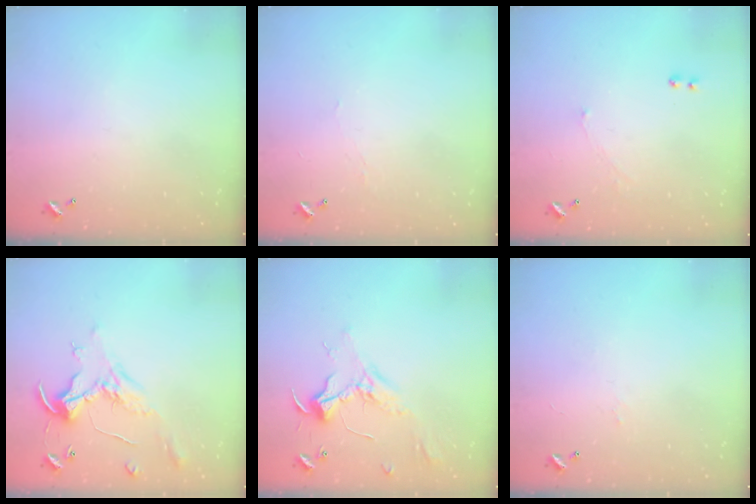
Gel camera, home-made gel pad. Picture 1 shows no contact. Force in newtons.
{"total": 0.8, "press": 0.7, "slide": 0.4}
{"total": 1.0, "press": 0.7, "slide": 0.6}
{"total": 0.8, "press": 0.5, "slide": 0.6}
{"total": 2.3, "press": 2.2, "slide": 0.7}
{"total": 3.2, "press": 3.2, "slide": 0.5}